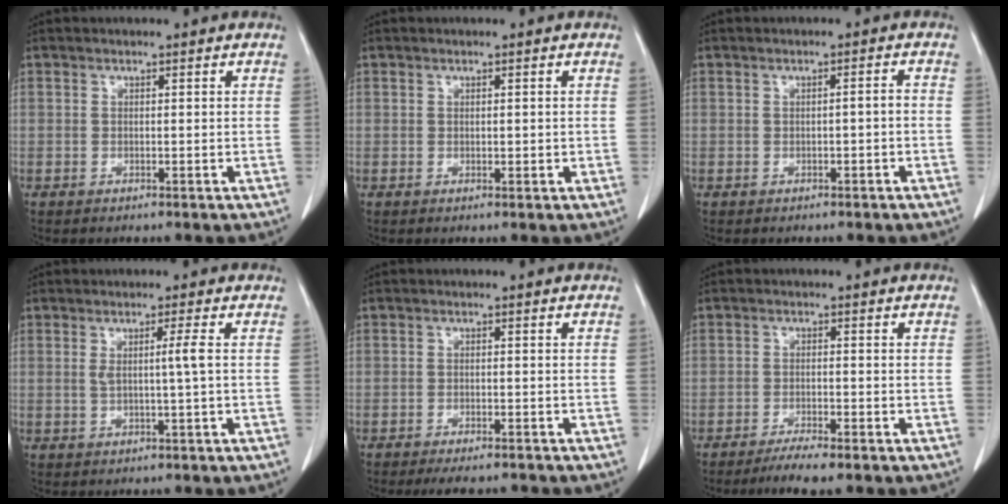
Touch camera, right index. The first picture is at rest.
{"total": 0.6, "force": [0.1, 0.4, 0.4], "torque": [-0.005, -0.001, 0.005]}
{"total": 1.1, "force": [-0.5, 0.1, 1.0], "torque": [-0.014, 0.003, -0.006]}
{"total": 2.5, "force": [0.3, -0.8, 2.4], "torque": [-0.044, -0.004, 0.007]}
{"total": 5.7, "force": [-5.2, 1.3, 1.9], "torque": [-0.019, -0.010, -0.069]}
{"total": 4.2, "force": [-3.3, 0.1, 2.6], "torque": [-0.047, -0.009, -0.059]}